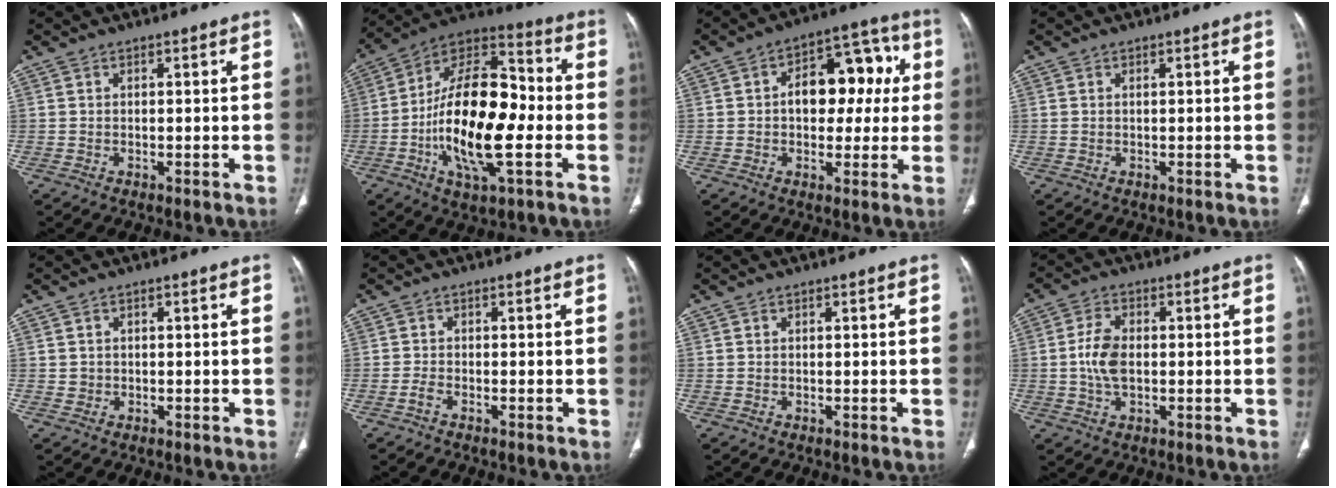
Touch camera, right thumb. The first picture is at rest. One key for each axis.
{"total": 22.8, "fx": -3.9, "fy": 9.7, "fz": 20.3, "tx": -0.343, "ty": 0.028, "tz": -0.072}
{"total": 14.0, "fx": 1.6, "fy": 8.9, "fz": 10.7, "tx": -0.095, "ty": 0.039, "tz": 0.019}
{"total": 0.0}
{"total": 1.0, "fx": -0.1, "fy": 1.0, "fz": 0.1, "tx": 0.005, "ty": 0.003, "tz": 0.001}
{"total": 1.2, "fx": -0.9, "fy": 0.3, "fz": 0.7, "tx": -0.020, "ty": 0.004, "tz": -0.022}
{"total": 0.0}
{"total": 6.1, "fx": -0.3, "fy": 3.7, "fz": 4.9, "tx": -0.098, "ty": 0.007, "tz": -0.008}